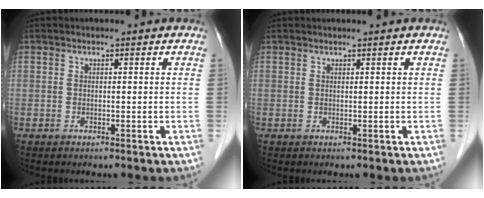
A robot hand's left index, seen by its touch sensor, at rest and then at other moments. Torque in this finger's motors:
{"motor_torque": [0.16, -0.29, 0.02, 0.01]}